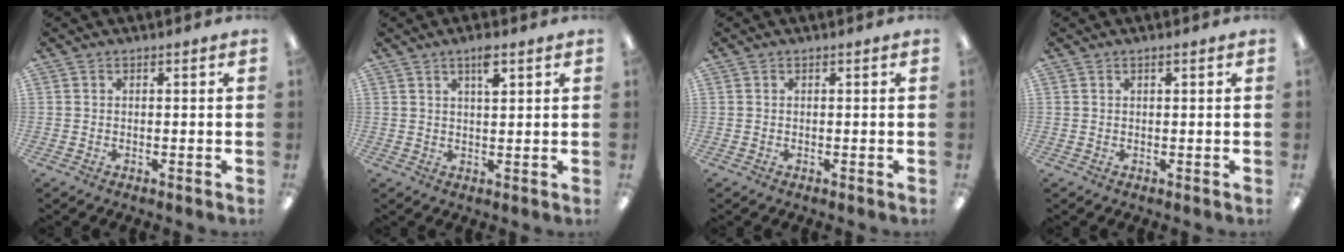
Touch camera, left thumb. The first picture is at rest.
{"total": 4.3, "force": [2.7, 1.1, 3.1], "torque": [-0.045, -0.007, 0.041]}
{"total": 0.0}
{"total": 0.6, "force": [0.4, 0.1, 0.4], "torque": [-0.009, 0.001, 0.006]}